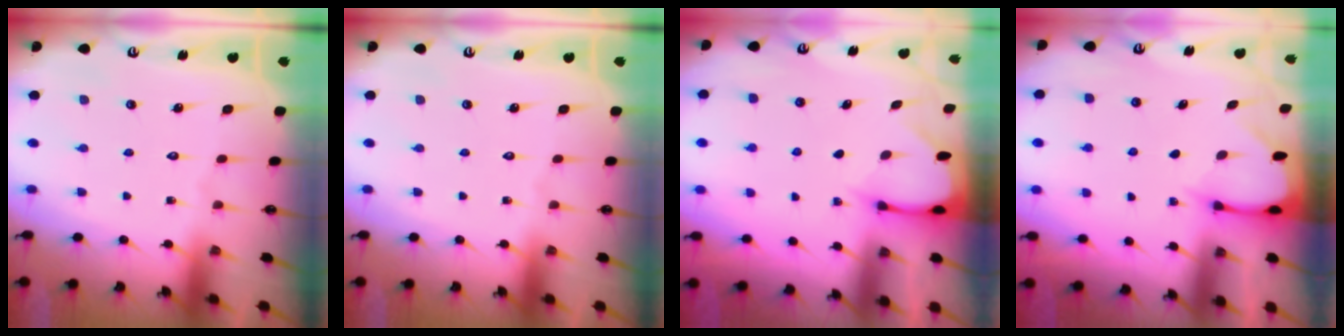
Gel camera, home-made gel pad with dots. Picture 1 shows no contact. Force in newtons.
{"total": 0.0}
{"total": 2.5, "press": 2.5, "slide": 0.3}
{"total": 2.5, "press": 2.5, "slide": 0.3}